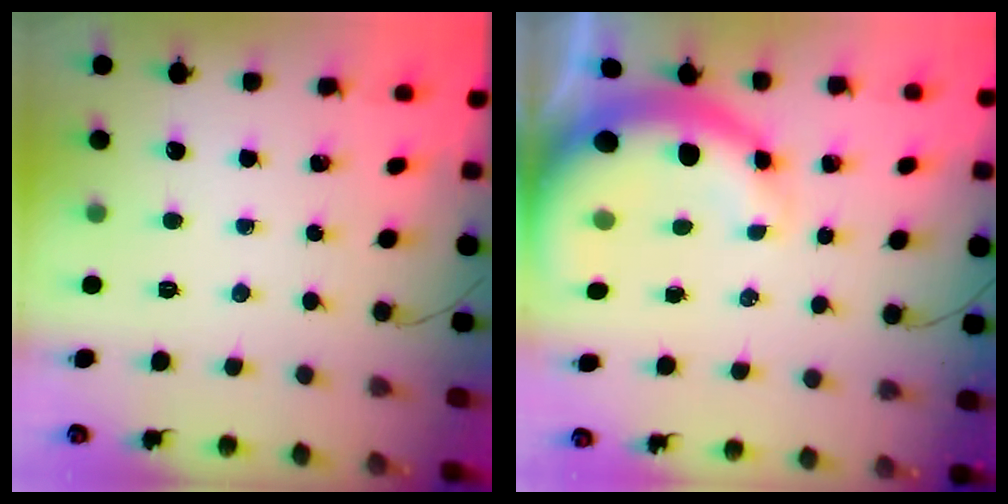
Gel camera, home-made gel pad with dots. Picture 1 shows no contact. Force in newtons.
{"total": 7.7, "press": 7.4, "slide": 1.9}